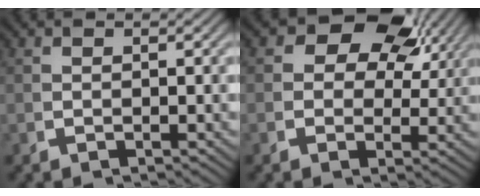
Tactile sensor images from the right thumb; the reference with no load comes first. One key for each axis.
{"total": 10.0, "fx": 4.0, "fy": 6.4, "fz": 6.7, "tx": -0.097, "ty": 0.005, "tz": 0.053}